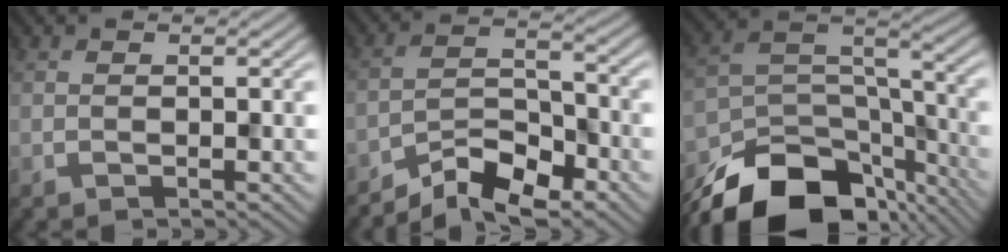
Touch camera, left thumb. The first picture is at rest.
{"total": 7.1, "force": [-5.8, 2.2, 3.5], "torque": [-0.059, 0.004, -0.116]}
{"total": 17.0, "force": [-12.6, 8.4, 7.8], "torque": [-0.180, -0.044, -0.178]}